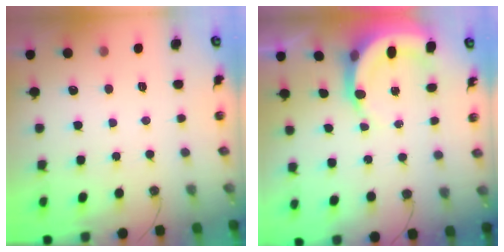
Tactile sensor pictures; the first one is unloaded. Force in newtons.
{"total": 5.3, "press": 5.3, "slide": 0.6}